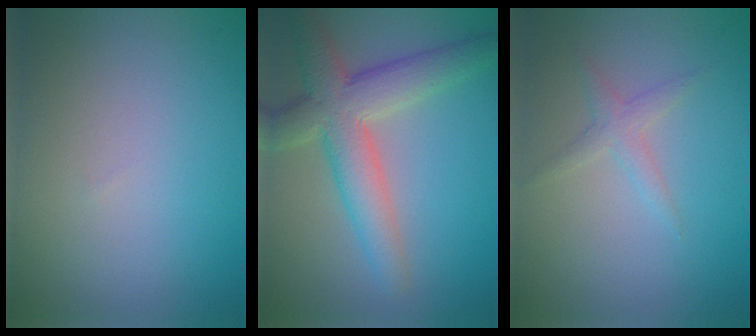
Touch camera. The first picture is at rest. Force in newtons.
{"total": 6.5, "press": 6.5, "slide": 0.4}
{"total": 1.5, "press": 1.5, "slide": 0.1}